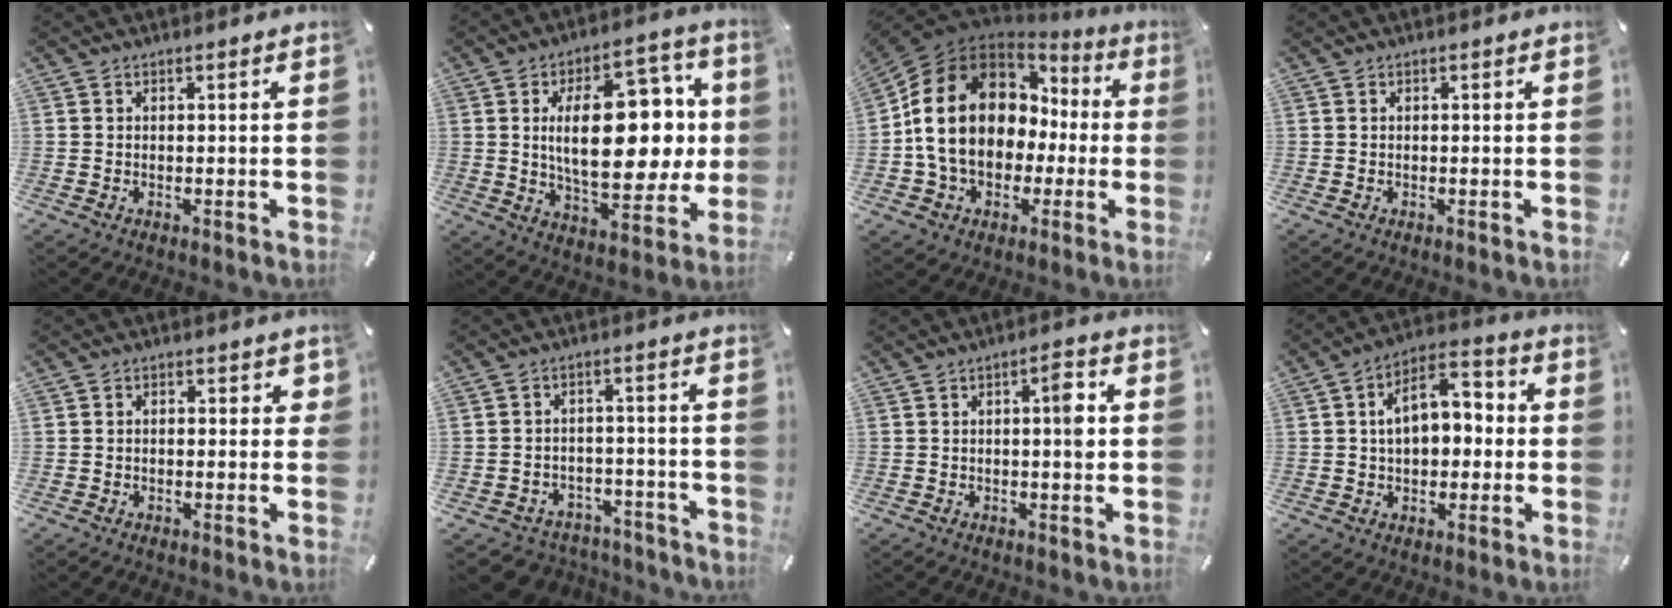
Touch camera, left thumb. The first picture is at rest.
{"total": 22.9, "force": [3.0, 12.2, 19.1], "torque": [-0.293, -0.006, 0.047]}
{"total": 18.5, "force": [0.8, 15.0, 10.9], "torque": [-0.235, -0.001, 0.013]}
{"total": 0.0}
{"total": 2.2, "force": [-0.5, 1.6, 1.4], "torque": [-0.010, 0.002, -0.014]}
{"total": 4.6, "force": [-2.7, 3.6, 1.0], "torque": [-0.022, 0.016, -0.052]}
{"total": 5.2, "force": [0.3, 1.7, 4.9], "torque": [-0.062, 0.000, -0.004]}
{"total": 10.4, "force": [1.3, 7.4, 7.2], "torque": [-0.103, 0.003, 0.021]}